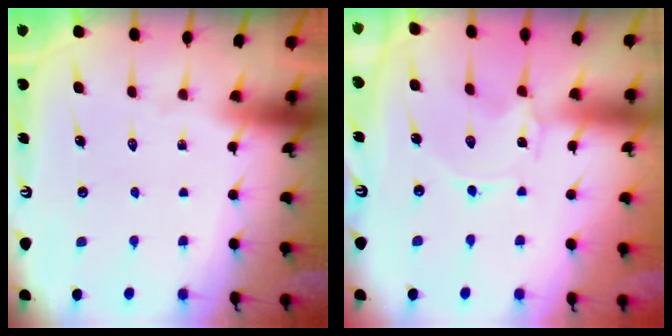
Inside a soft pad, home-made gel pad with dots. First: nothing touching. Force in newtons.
{"total": 0.0}